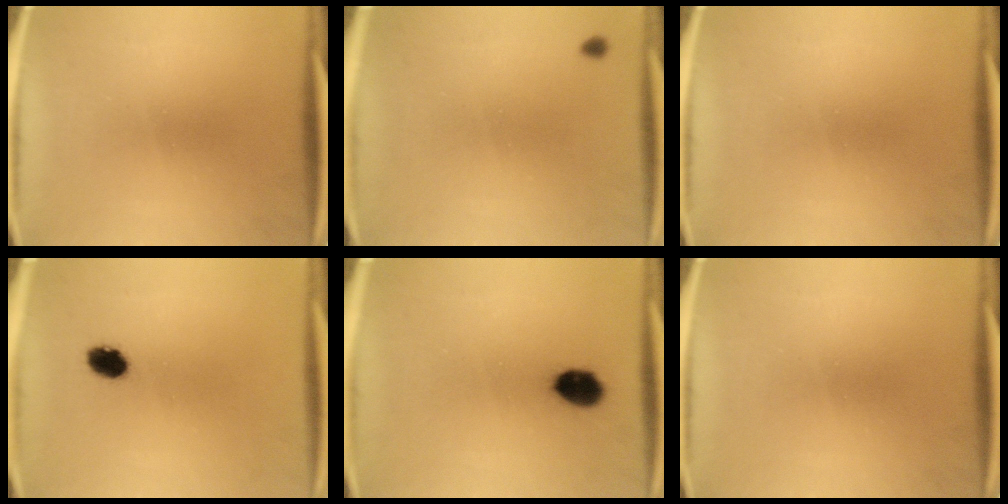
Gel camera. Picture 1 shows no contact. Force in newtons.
{"total": 0.8}
{"total": 0.0}
{"total": 4.0}
{"total": 5.9}
{"total": 0.0}